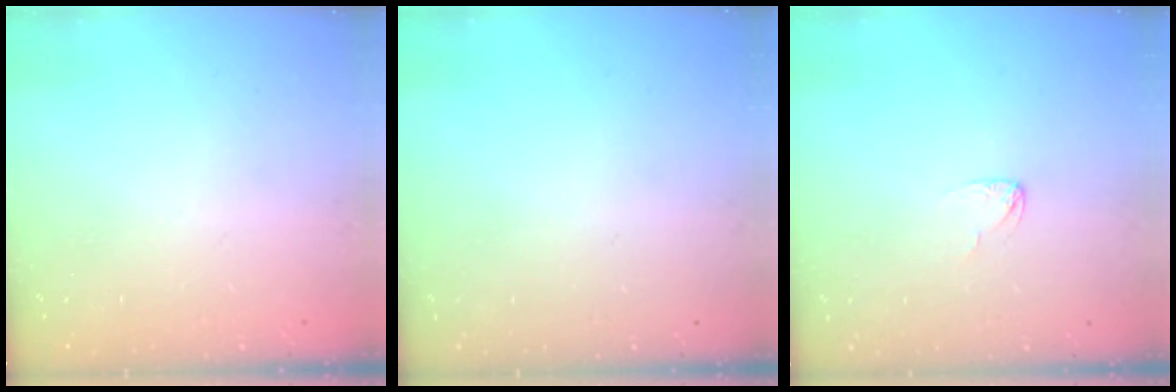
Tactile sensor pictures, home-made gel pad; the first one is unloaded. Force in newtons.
{"total": 0.0}
{"total": 2.7, "press": 2.7, "slide": 0.1}